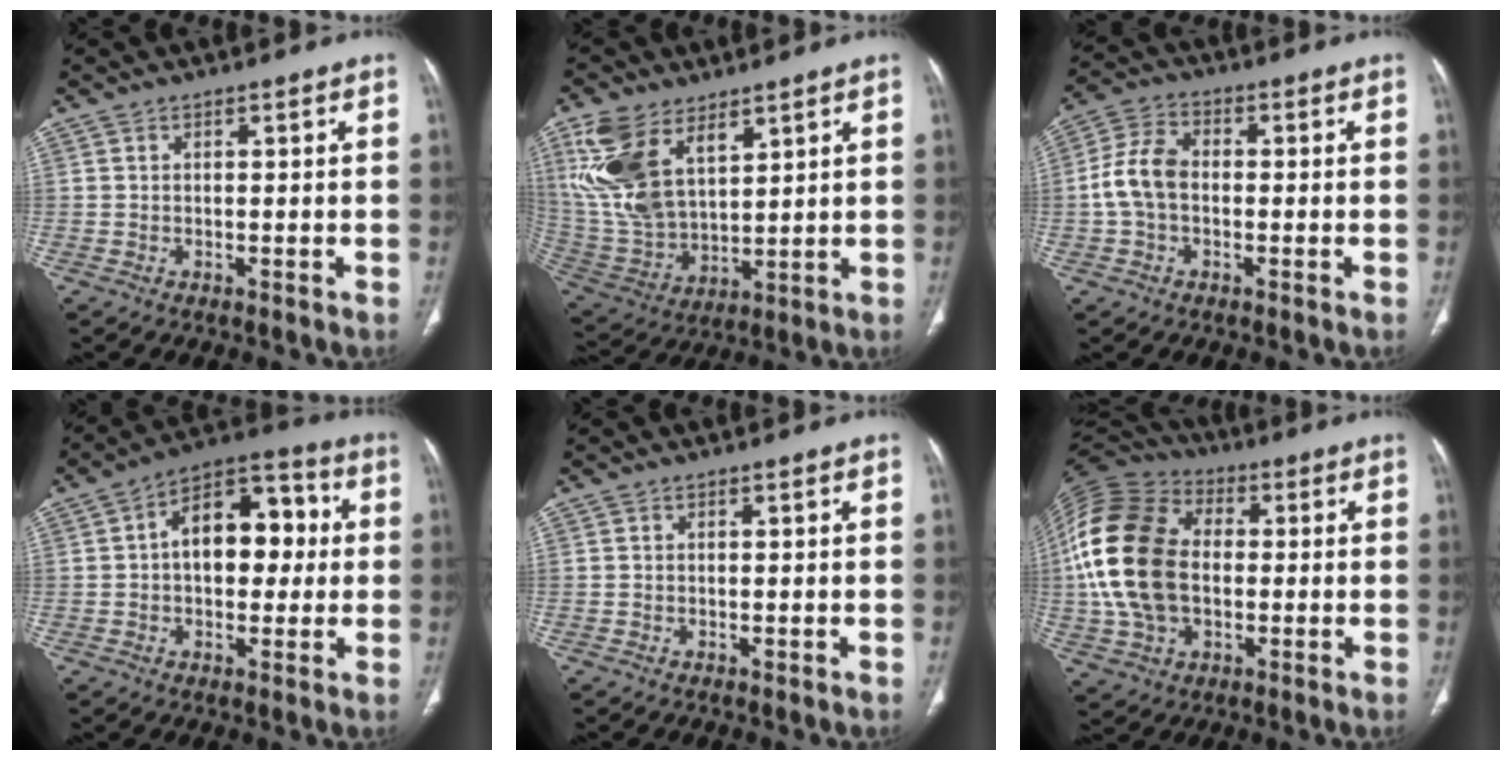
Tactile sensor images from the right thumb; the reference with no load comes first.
{"total": 16.4, "force": [8.3, 8.8, 11.1], "torque": [-0.221, -0.026, 0.179]}
{"total": 7.9, "force": [-0.7, 5.4, 5.7], "torque": [-0.115, 0.024, -0.022]}
{"total": 14.5, "force": [1.5, 8.9, 11.3], "torque": [-0.132, 0.034, 0.013]}
{"total": 0.0}
{"total": 21.4, "force": [0.0, 14.5, 15.8], "torque": [-0.324, 0.019, -0.002]}